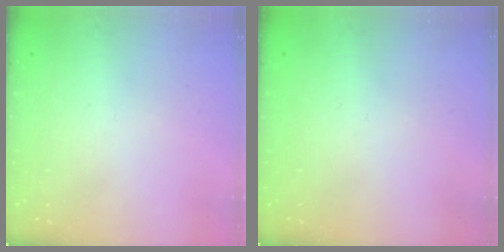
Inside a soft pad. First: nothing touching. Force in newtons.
{"total": 0.0}